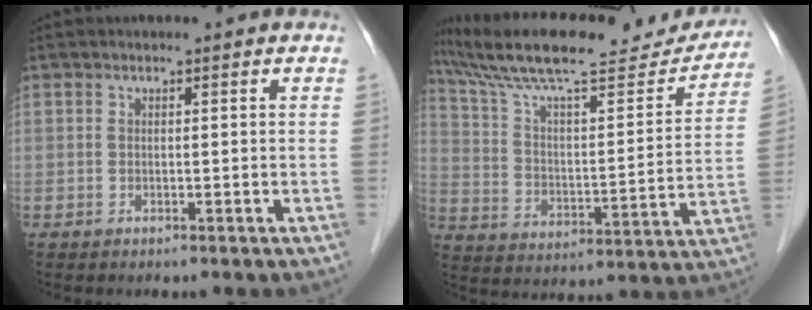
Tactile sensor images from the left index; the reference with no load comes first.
{"total": 25.0, "force": [22.0, 4.6, 10.9], "torque": [-0.187, 0.007, 0.325]}